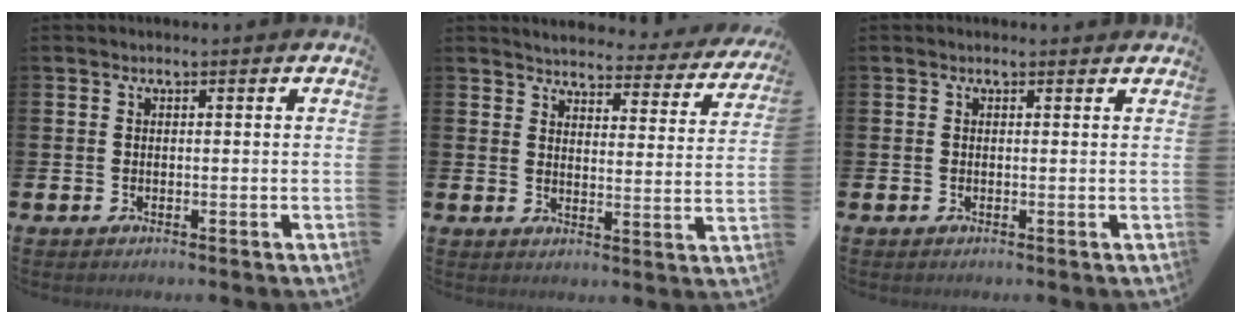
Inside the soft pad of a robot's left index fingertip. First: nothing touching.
{"total": 3.8, "force": [3.8, 0.7, 0.4], "torque": [-0.021, -0.034, 0.060]}
{"total": 0.0}